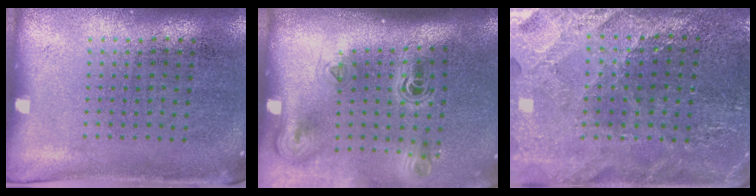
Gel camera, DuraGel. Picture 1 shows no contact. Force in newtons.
{"total": 2.3, "press": 1.5, "slide": 1.7}
{"total": 2.8, "press": 2.7, "slide": 0.3}